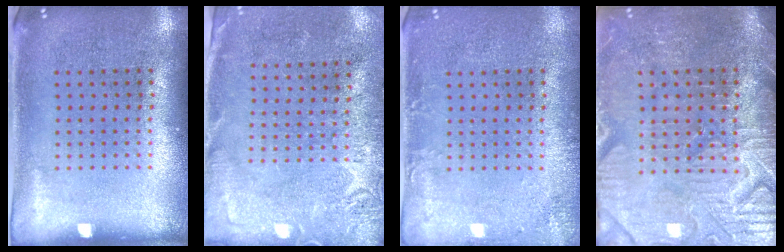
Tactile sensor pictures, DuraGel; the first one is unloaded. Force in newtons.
{"total": 2.6, "press": 2.4, "slide": 1.1}
{"total": 1.7, "press": 1.7, "slide": 0.3}
{"total": 3.9, "press": 3.8, "slide": 1.0}